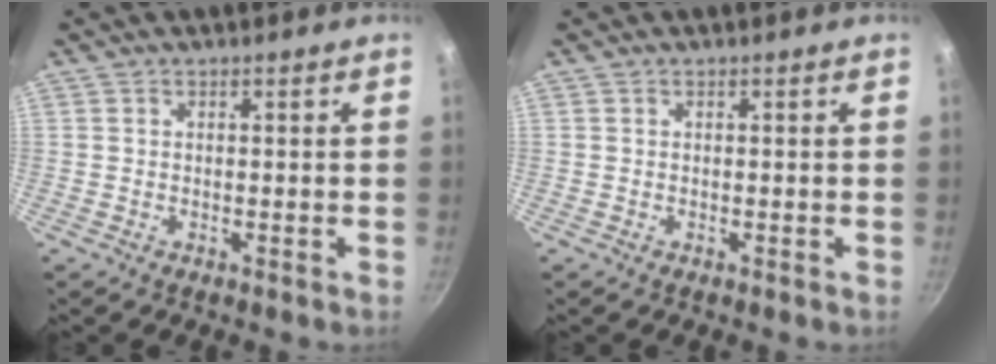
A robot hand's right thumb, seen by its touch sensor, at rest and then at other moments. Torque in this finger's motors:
{"motor_torque": [0.11, -0.40, 0.29, -0.13, -0.05]}